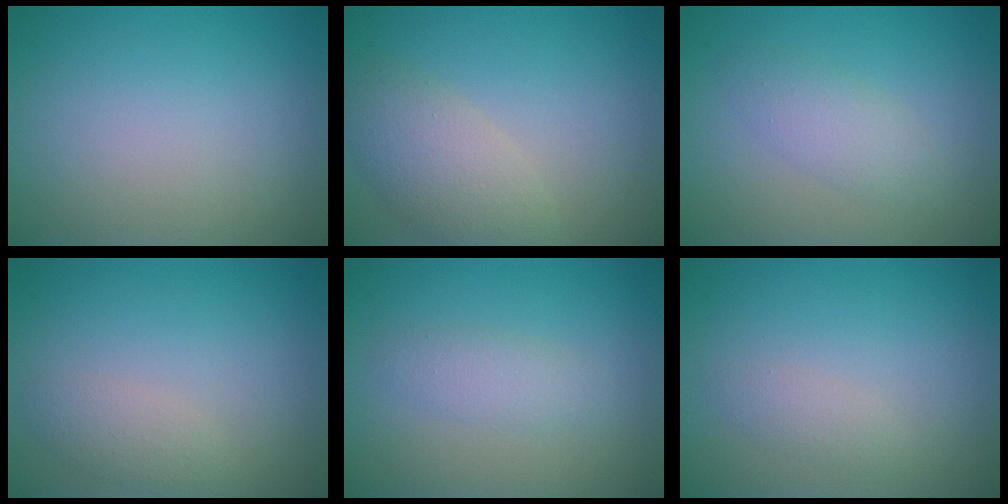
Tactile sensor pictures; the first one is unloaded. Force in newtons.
{"total": 4.2, "press": 4.2, "slide": 0.5}
{"total": 2.3, "press": 2.3, "slide": 0.1}
{"total": 1.7, "press": 1.7, "slide": 0.0}
{"total": 1.8, "press": 1.8, "slide": 0.1}
{"total": 1.2, "press": 1.2, "slide": 0.0}